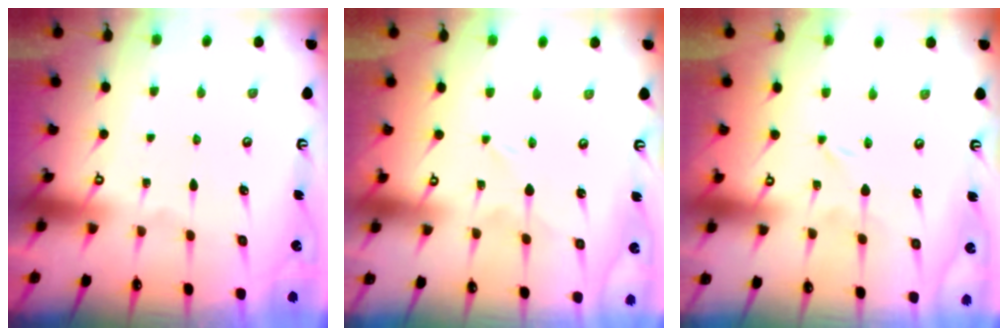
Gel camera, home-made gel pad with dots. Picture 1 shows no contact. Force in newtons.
{"total": 1.6, "press": 1.5, "slide": 0.2}
{"total": 0.0}